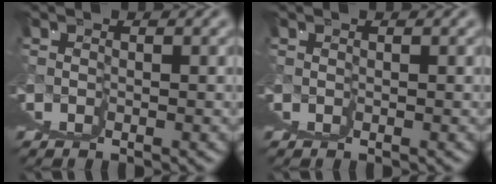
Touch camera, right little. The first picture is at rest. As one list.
[{"total": 0.0}]